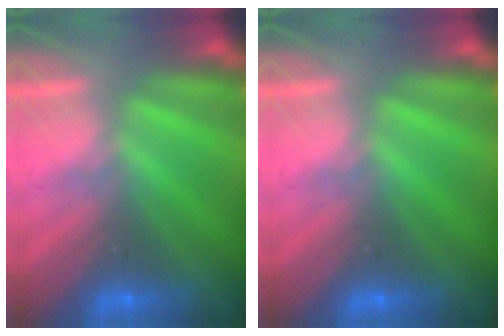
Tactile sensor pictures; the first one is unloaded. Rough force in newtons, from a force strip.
{"total": 0.0}